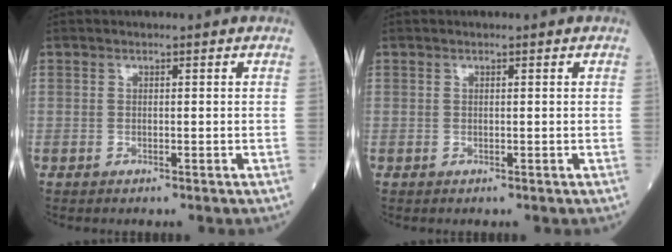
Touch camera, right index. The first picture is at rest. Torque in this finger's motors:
{"motor_torque": [-0.02, 0.00, -0.04, -0.01]}